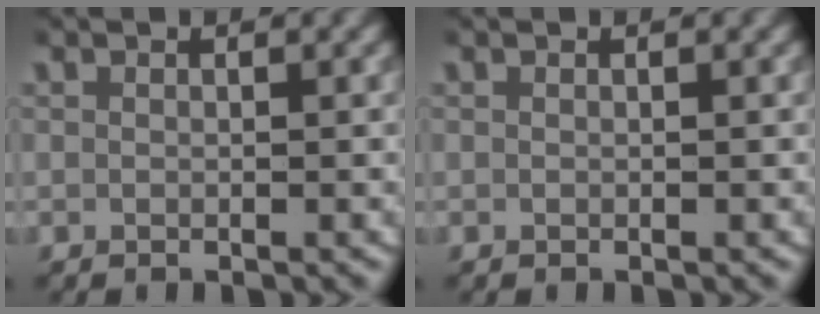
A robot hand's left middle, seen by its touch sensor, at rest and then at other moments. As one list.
[{"total": 0.0}]